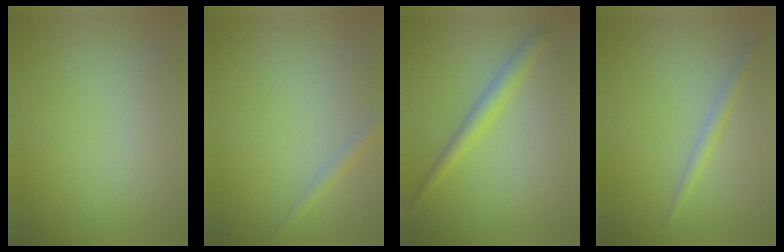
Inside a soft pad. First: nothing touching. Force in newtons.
{"total": 1.2, "press": 1.2, "slide": 0.1}
{"total": 2.2, "press": 2.2, "slide": 0.1}
{"total": 1.4, "press": 1.4, "slide": 0.0}